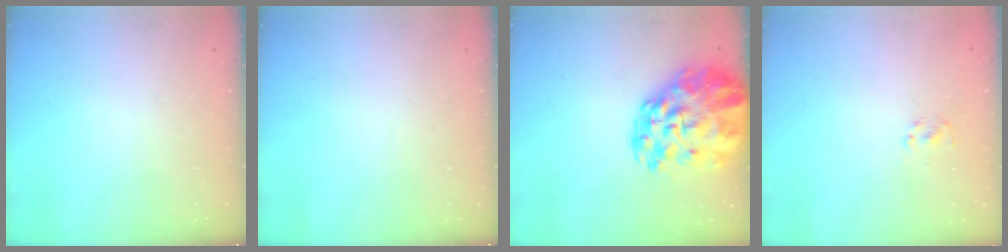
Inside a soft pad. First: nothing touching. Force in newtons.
{"total": 0.0}
{"total": 20.6, "press": 19.4, "slide": 6.8}
{"total": 2.1, "press": 1.9, "slide": 0.9}